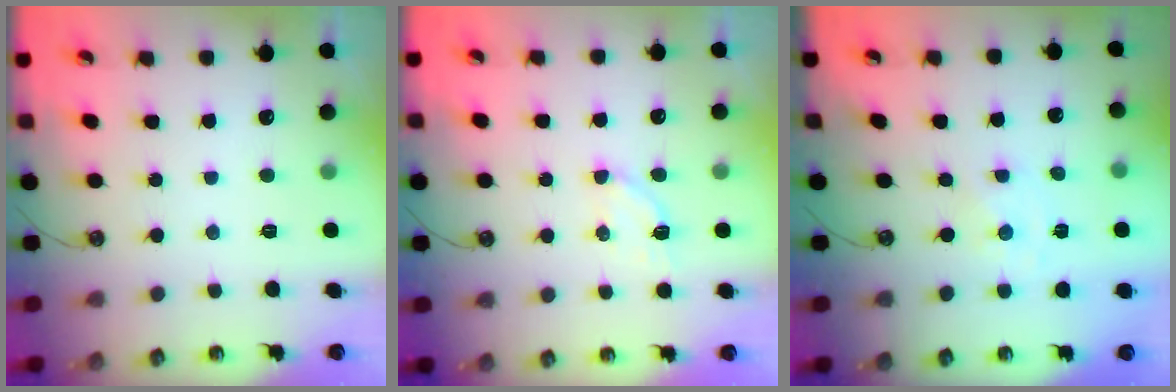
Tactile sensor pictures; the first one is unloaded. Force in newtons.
{"total": 4.1, "press": 3.9, "slide": 1.2}
{"total": 0.0}